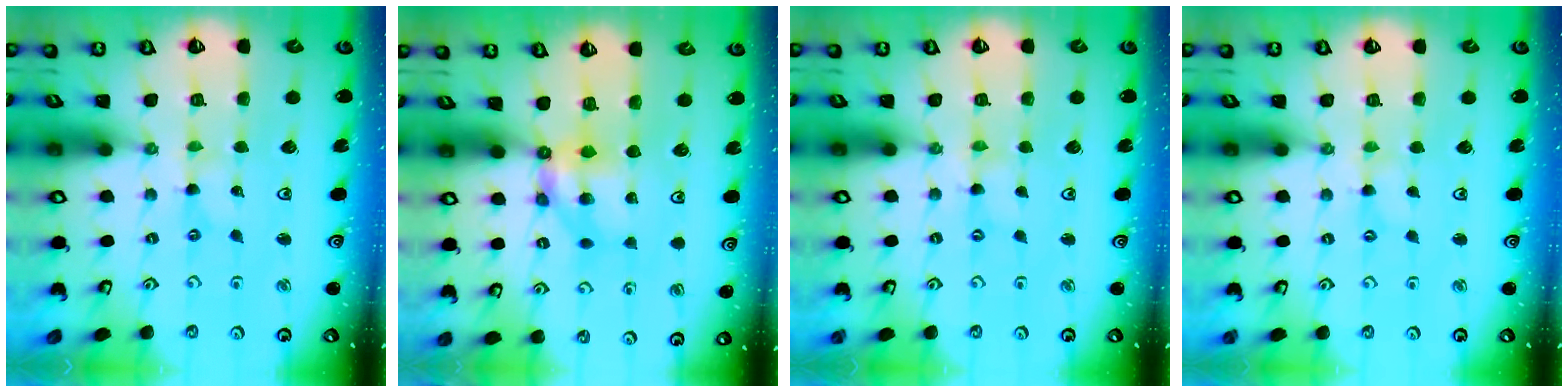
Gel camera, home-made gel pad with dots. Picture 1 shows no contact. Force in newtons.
{"total": 6.0, "press": 6.0, "slide": 0.1}
{"total": 0.0}
{"total": 0.8, "press": 0.7, "slide": 0.3}